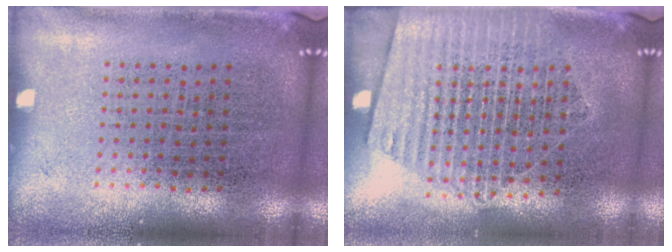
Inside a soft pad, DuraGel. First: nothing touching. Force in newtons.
{"total": 1.6, "press": 1.5, "slide": 0.6}